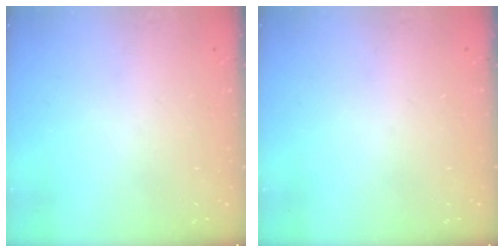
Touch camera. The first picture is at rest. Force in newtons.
{"total": 0.0}